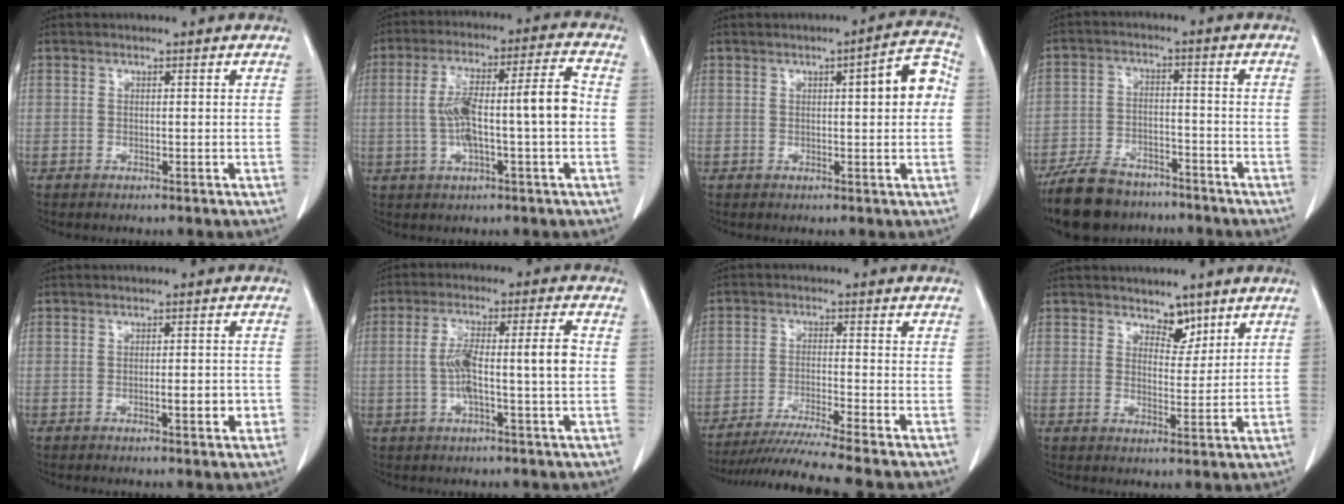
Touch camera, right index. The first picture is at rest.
{"total": 11.9, "force": [-0.9, 1.1, 11.8], "torque": [-0.212, 0.028, -0.015]}
{"total": 6.1, "force": [0.8, 1.2, 6.0], "torque": [-0.073, 0.018, 0.006]}
{"total": 12.3, "force": [-10.0, 5.6, 4.5], "torque": [-0.084, -0.002, -0.163]}
{"total": 3.5, "force": [-1.1, 0.7, 3.3], "torque": [-0.046, 0.000, -0.013]}
{"total": 8.9, "force": [-0.6, 0.4, 8.8], "torque": [-0.164, 0.019, -0.013]}
{"total": 11.1, "force": [-9.7, -2.4, 4.8], "torque": [-0.064, -0.030, -0.160]}
{"total": 3.6, "force": [2.8, 1.9, 1.4], "torque": [-0.014, -0.006, 0.046]}